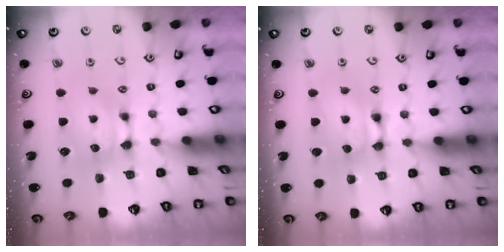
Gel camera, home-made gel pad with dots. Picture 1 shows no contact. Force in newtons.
{"total": 2.2, "press": 2.2, "slide": 0.1}